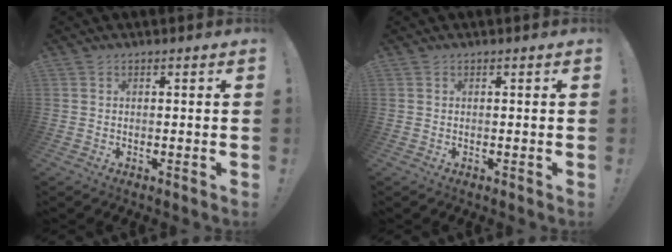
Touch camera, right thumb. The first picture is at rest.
{"total": 0.0}